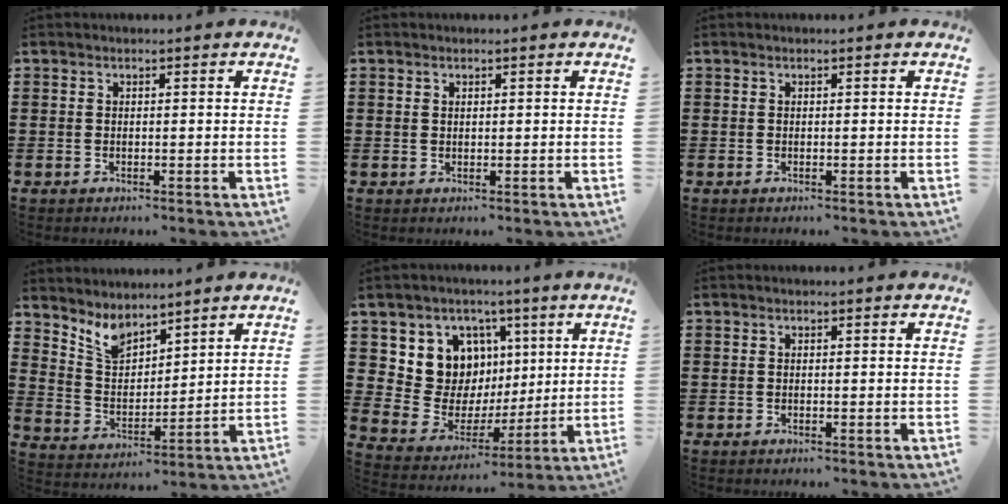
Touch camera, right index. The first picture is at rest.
{"total": 0.6, "force": [0.4, 0.3, 0.2], "torque": [-0.005, 0.002, 0.008]}
{"total": 0.0}
{"total": 5.6, "force": [4.9, 2.2, 1.6], "torque": [-0.050, -0.014, 0.092]}
{"total": 10.0, "force": [3.3, 9.0, 2.7], "torque": [-0.083, -0.034, 0.069]}
{"total": 0.0}